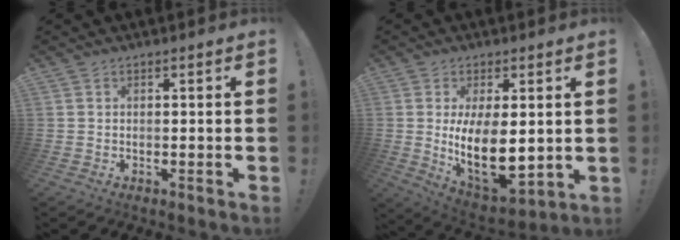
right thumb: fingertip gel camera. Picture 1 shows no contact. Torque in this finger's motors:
{"motor_torque": [0.14, 0.90, 0.92, 0.34, 0.17]}